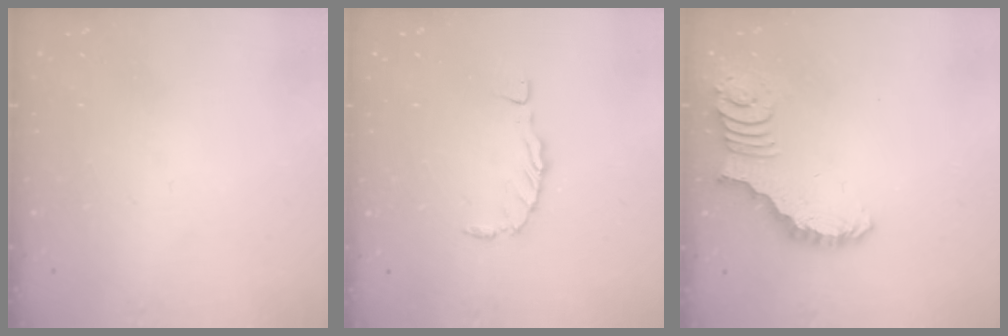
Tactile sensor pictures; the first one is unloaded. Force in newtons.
{"total": 0.0}
{"total": 2.7, "press": 2.7, "slide": 0.5}